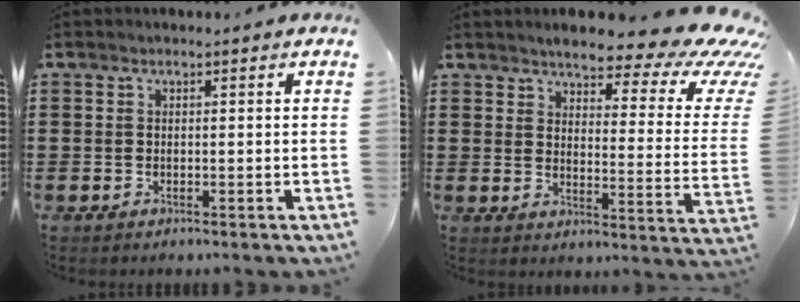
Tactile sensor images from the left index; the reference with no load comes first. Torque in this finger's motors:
{"motor_torque": [2.14, 0.00, 0.62, 0.03]}